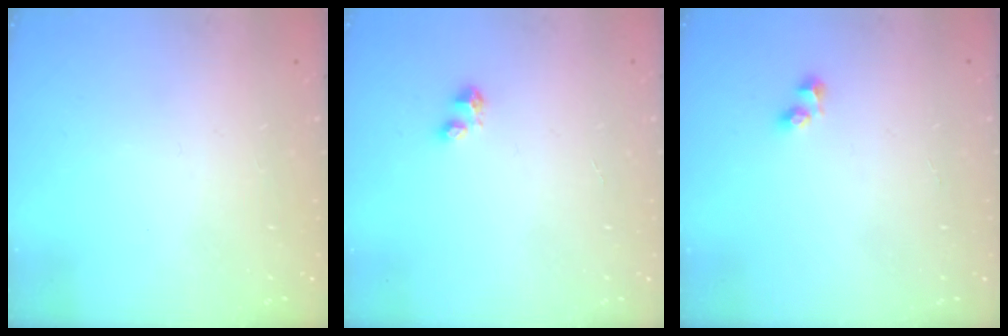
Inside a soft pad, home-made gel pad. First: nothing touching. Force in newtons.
{"total": 2.8, "press": 2.8, "slide": 0.4}
{"total": 3.0, "press": 2.7, "slide": 1.3}